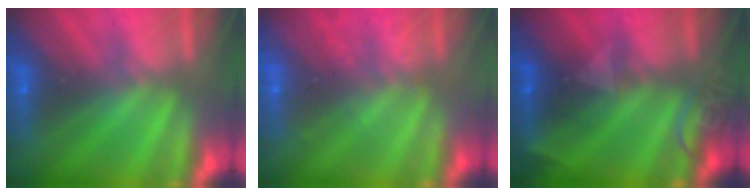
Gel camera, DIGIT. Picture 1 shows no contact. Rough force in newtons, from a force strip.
{"total": 2.1}
{"total": 2.2}